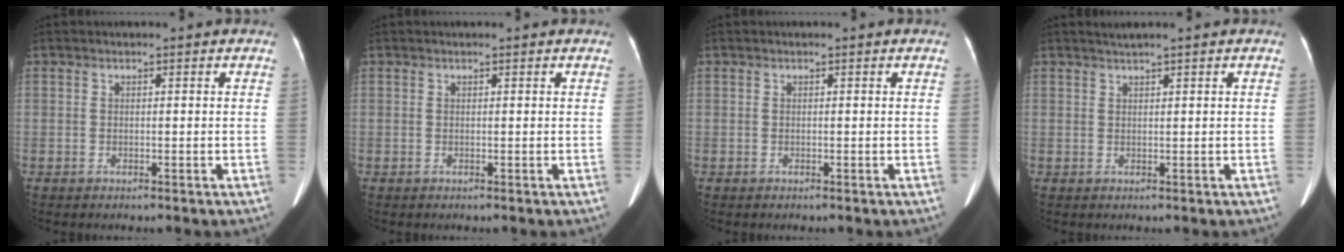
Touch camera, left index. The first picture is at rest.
{"total": 0.5, "force": [0.5, 0.1, 0.2], "torque": [-0.002, 0.010, 0.004]}
{"total": 0.0}
{"total": 1.4, "force": [1.1, -0.4, 0.8], "torque": [-0.017, 0.006, 0.026]}